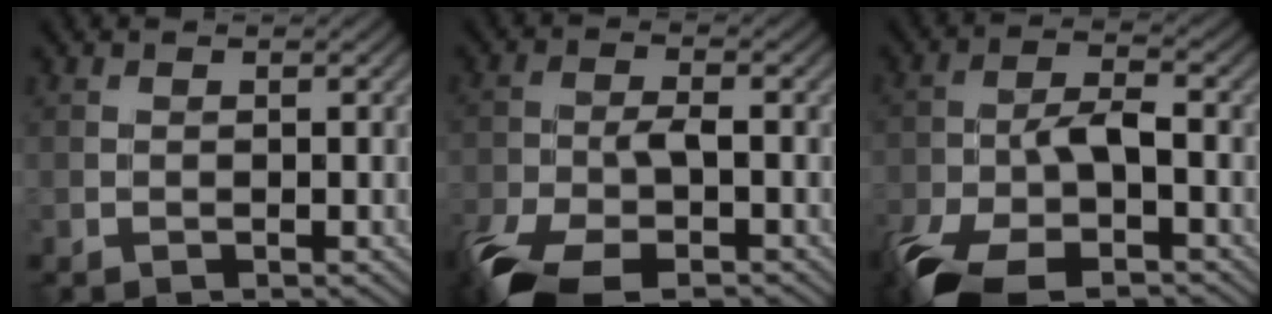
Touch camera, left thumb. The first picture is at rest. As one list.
[{"total": 9.6, "force": [-5.8, 3.8, 6.6], "torque": [-0.144, -0.025, -0.110]}, {"total": 10.8, "force": [-5.9, 4.5, 7.9], "torque": [-0.166, -0.019, -0.116]}]